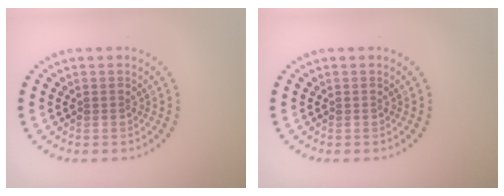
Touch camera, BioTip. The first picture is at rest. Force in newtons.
{"total": 0.0}